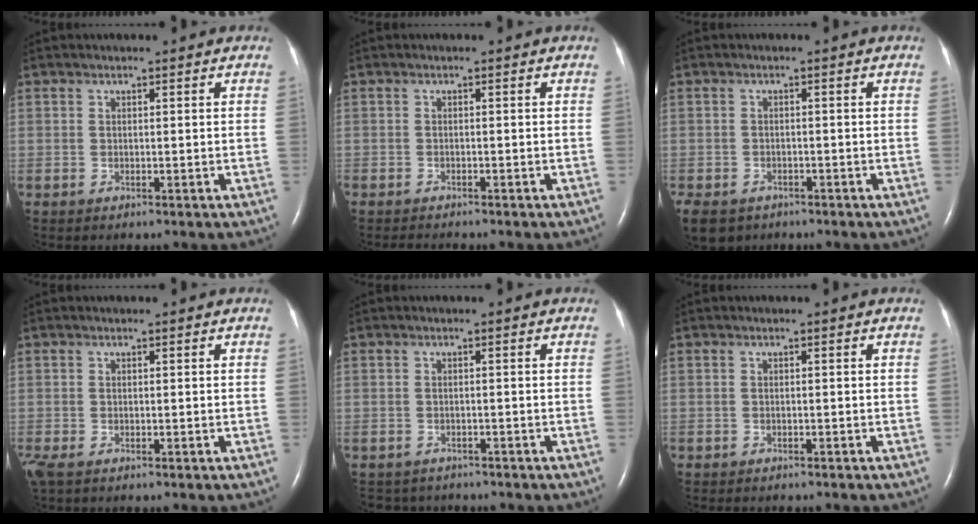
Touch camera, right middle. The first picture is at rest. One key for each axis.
{"total": 2.2, "fx": -2.1, "fy": 0.2, "fz": 0.7, "tx": -0.013, "ty": -0.007, "tz": -0.029}
{"total": 9.4, "fx": -5.7, "fy": 6.6, "fz": 3.4, "tx": -0.096, "ty": -0.013, "tz": -0.079}
{"total": 2.2, "fx": -1.4, "fy": 0.9, "fz": 1.5, "tx": -0.043, "ty": -0.010, "tz": -0.021}
{"total": 3.9, "fx": -3.5, "fy": 1.6, "fz": 0.0, "tx": -0.002, "ty": 0.000, "tz": -0.048}
{"total": 2.0, "fx": -1.7, "fy": 0.7, "fz": 0.7, "tx": -0.014, "ty": -0.003, "tz": -0.017}